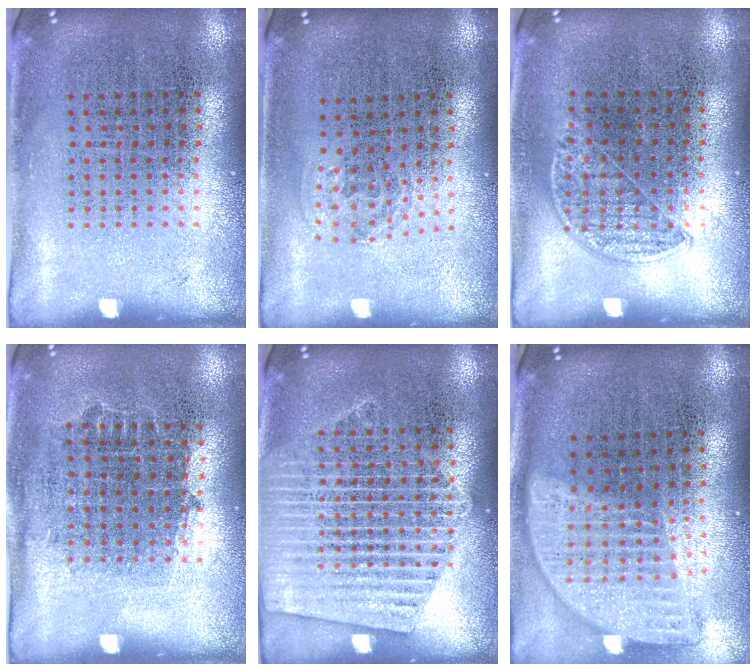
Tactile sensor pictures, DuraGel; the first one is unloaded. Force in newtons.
{"total": 1.0, "press": 0.6, "slide": 0.8}
{"total": 0.8, "press": 0.6, "slide": 0.4}
{"total": 0.8, "press": 0.7, "slide": 0.3}
{"total": 3.4, "press": 3.4, "slide": 0.4}
{"total": 2.0, "press": 1.6, "slide": 1.1}